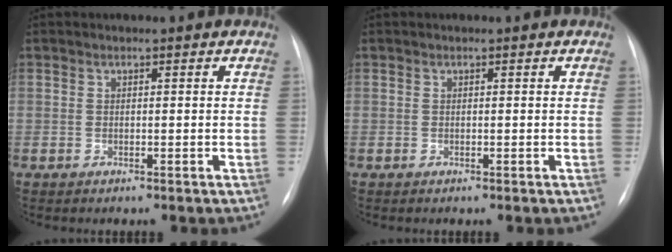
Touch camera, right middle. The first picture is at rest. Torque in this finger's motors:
{"motor_torque": [0.10, -0.35, 0.12, 0.02]}